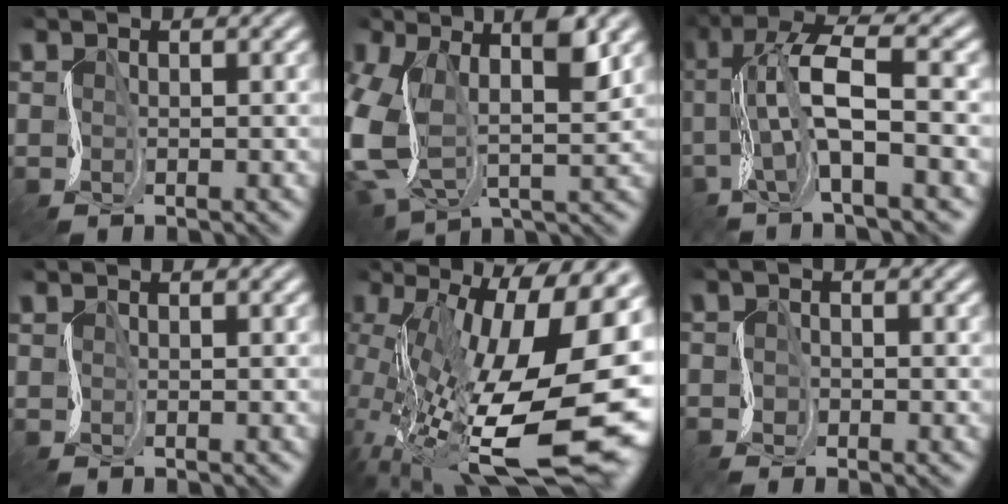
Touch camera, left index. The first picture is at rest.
{"total": 9.3, "force": [-1.0, 5.2, 7.7], "torque": [-0.189, -0.032, -0.016]}
{"total": 7.4, "force": [-1.5, 1.1, 7.1], "torque": [-0.119, -0.001, -0.031]}
{"total": 0.0}
{"total": 17.2, "force": [-3.3, 6.4, 15.6], "torque": [-0.261, -0.042, -0.049]}
{"total": 1.8, "force": [-1.5, 0.8, 0.5], "torque": [0.009, -0.005, -0.035]}